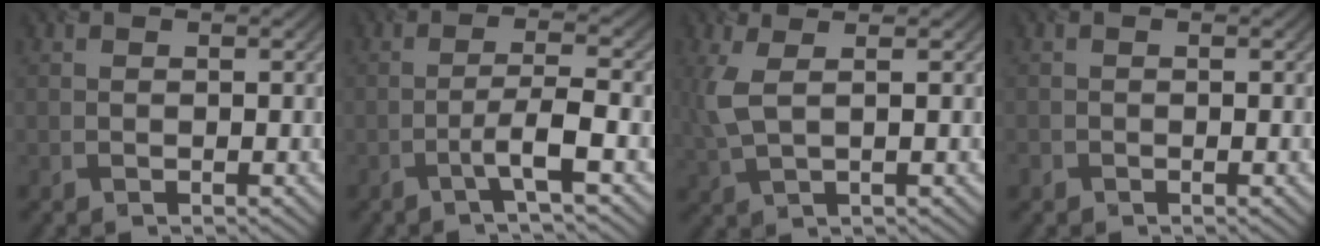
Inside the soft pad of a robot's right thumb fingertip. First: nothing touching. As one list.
[{"total": 3.9, "force": [-2.1, 0.0, 3.3], "torque": [-0.059, 0.015, -0.056]}, {"total": 4.4, "force": [1.2, 1.3, 4.0], "torque": [-0.105, 0.004, 0.023]}, {"total": 0.7, "force": [-0.5, 0.4, 0.2], "torque": [-0.006, -0.005, -0.008]}]